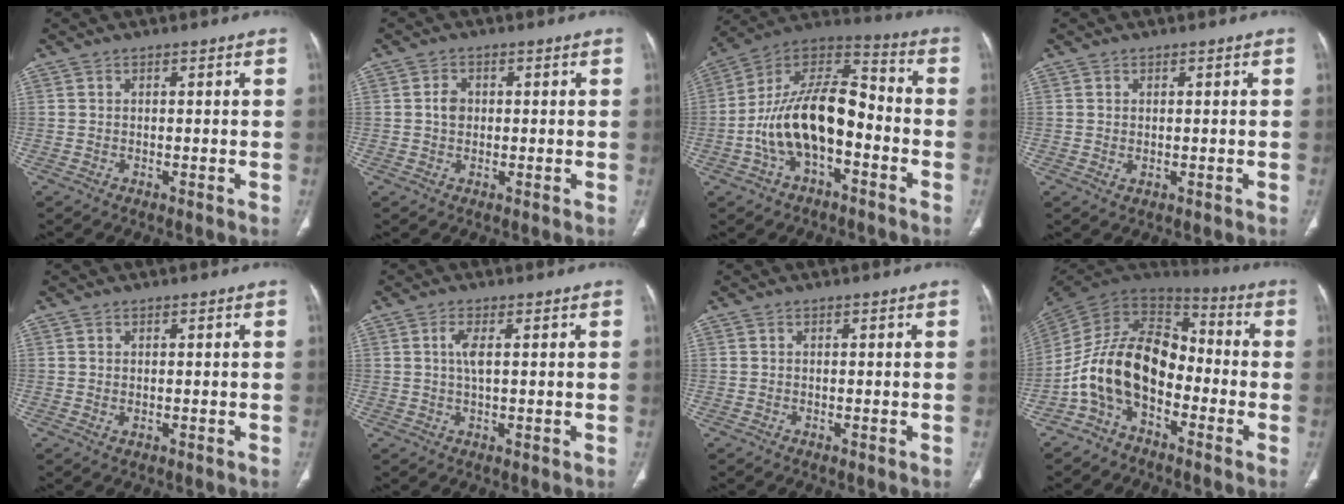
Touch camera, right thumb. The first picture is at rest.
{"total": 2.5, "force": [0.1, 2.1, 1.4], "torque": [-0.016, 0.006, 0.000]}
{"total": 18.0, "force": [-4.5, 9.2, 14.8], "torque": [-0.257, 0.060, -0.081]}
{"total": 1.0, "force": [0.0, 0.7, 0.7], "torque": [-0.012, -0.004, 0.003]}
{"total": 0.7, "force": [0.0, 0.5, 0.5], "torque": [-0.011, -0.002, 0.003]}
{"total": 3.3, "force": [0.7, 0.8, 3.1], "torque": [-0.071, -0.005, 0.013]}
{"total": 0.0}
{"total": 16.2, "force": [-5.0, 10.2, 11.5], "torque": [-0.198, 0.071, -0.104]}